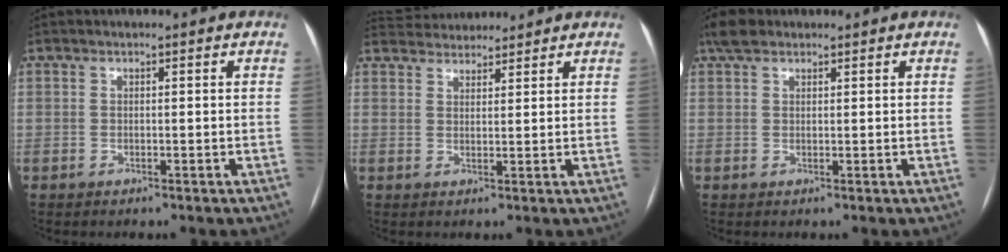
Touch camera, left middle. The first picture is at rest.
{"total": 6.8, "force": [6.5, 1.6, 1.0], "torque": [-0.020, 0.030, 0.101]}
{"total": 2.9, "force": [2.2, 1.4, 1.3], "torque": [-0.032, 0.022, 0.041]}